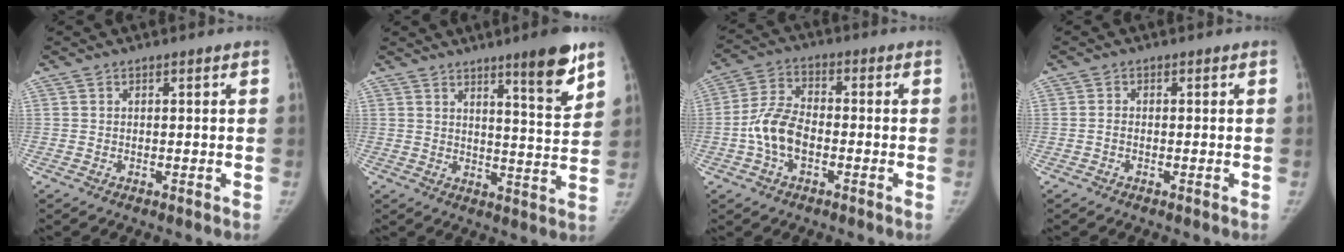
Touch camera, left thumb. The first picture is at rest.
{"total": 10.1, "force": [6.6, 1.2, 7.6], "torque": [-0.093, -0.048, 0.095]}
{"total": 8.9, "force": [-2.3, 5.2, 6.8], "torque": [-0.134, 0.026, -0.050]}
{"total": 0.8, "force": [-0.4, 0.5, 0.6], "torque": [-0.008, 0.002, -0.008]}